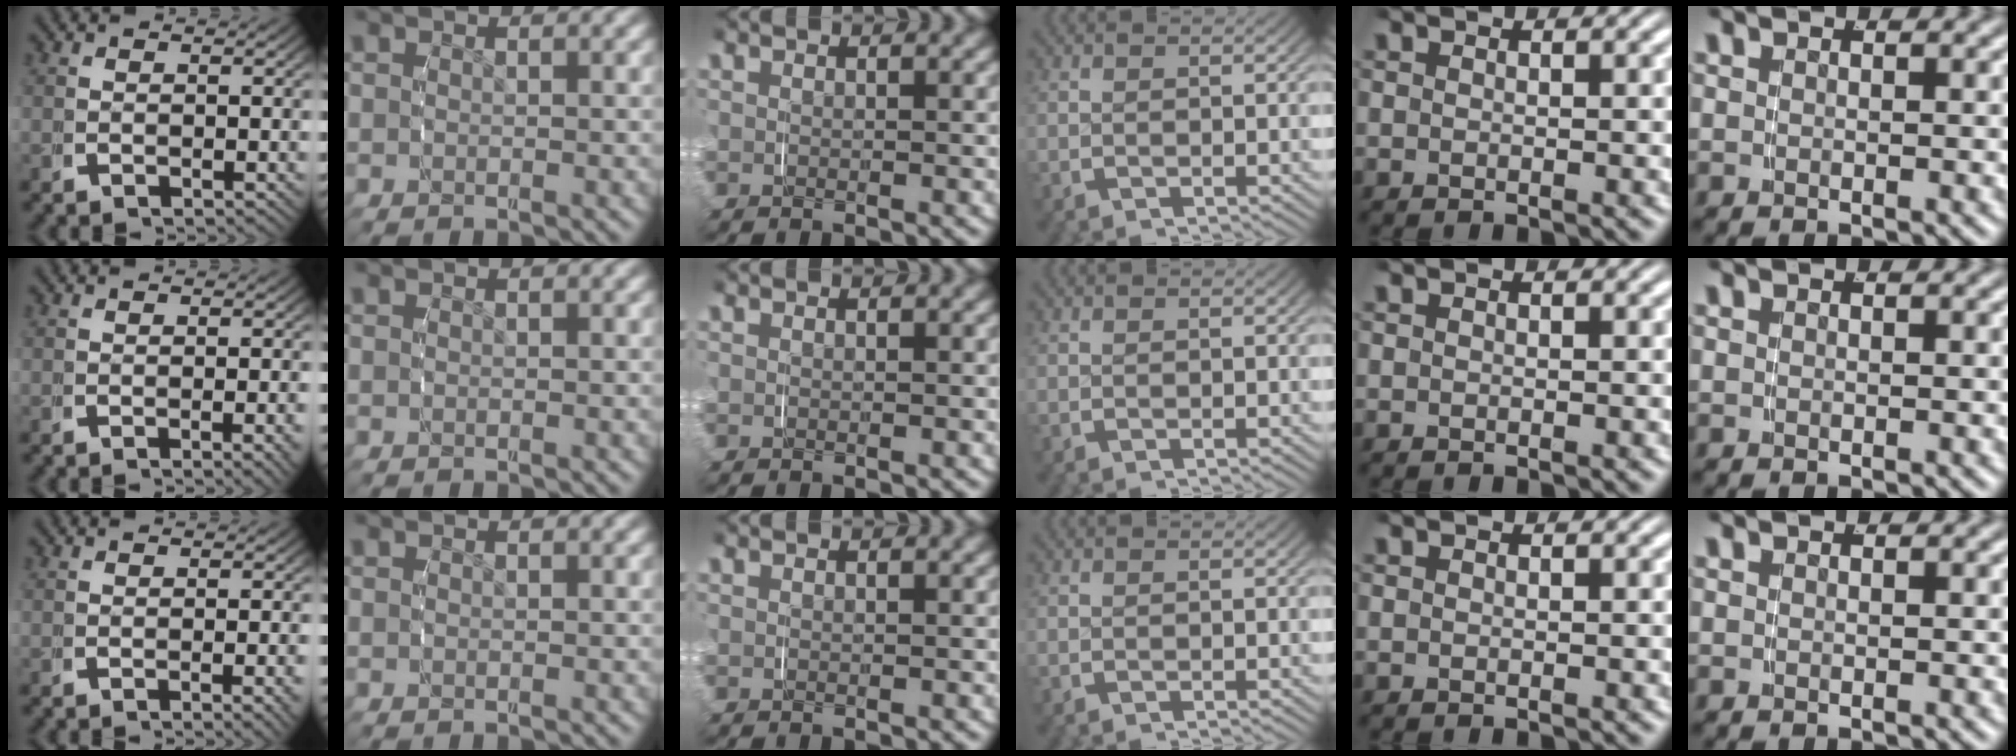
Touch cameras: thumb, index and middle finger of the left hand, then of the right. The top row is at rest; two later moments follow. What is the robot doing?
{"motion": "grasp_and_lifting", "object": "measuring cup"}